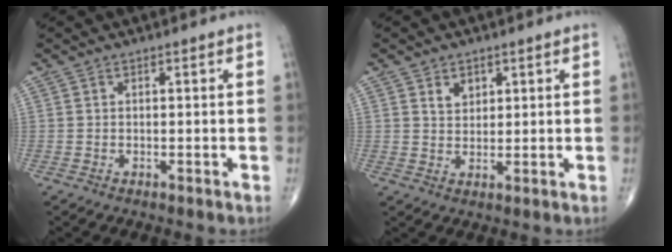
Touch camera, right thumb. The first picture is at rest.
{"total": 3.3, "force": [1.7, 2.4, 1.5], "torque": [-0.011, -0.013, 0.032]}